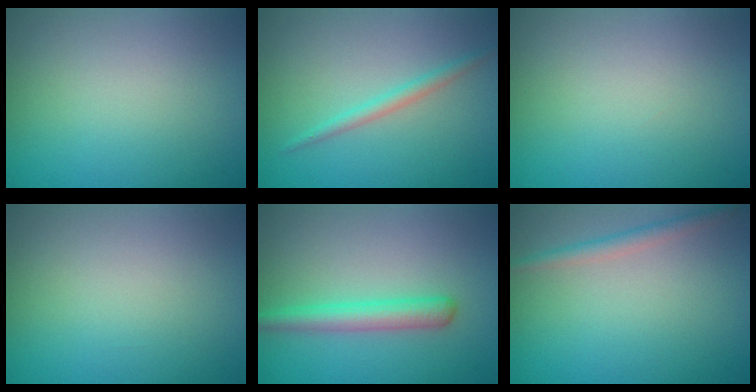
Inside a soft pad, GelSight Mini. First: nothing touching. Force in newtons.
{"total": 1.4, "press": 1.4, "slide": 0.1}
{"total": 0.0}
{"total": 0.0}
{"total": 2.8, "press": 2.8, "slide": 0.1}
{"total": 1.6, "press": 1.6, "slide": 0.0}